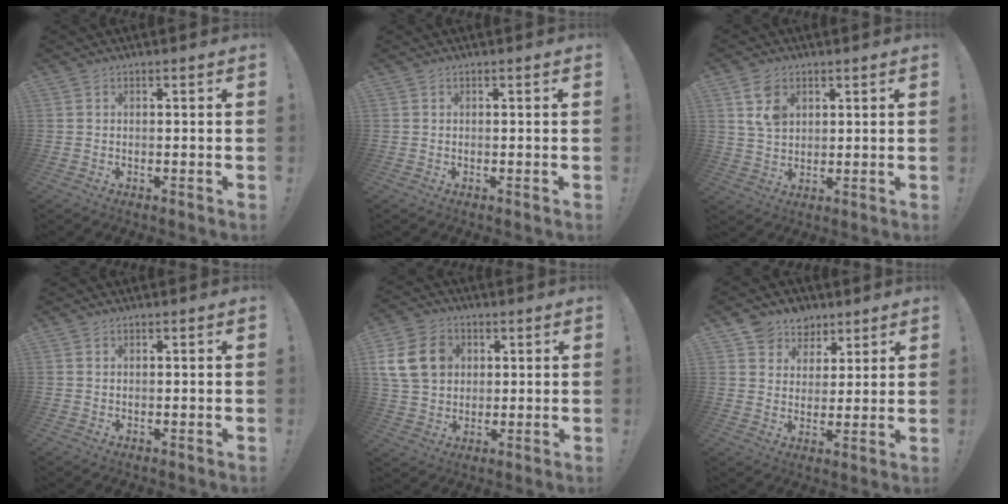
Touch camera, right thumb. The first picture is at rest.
{"total": 0.0}
{"total": 7.8, "force": [3.4, 5.5, 4.3], "torque": [-0.073, -0.004, 0.068]}
{"total": 0.7, "force": [0.5, 0.4, 0.1], "torque": [0.004, -0.002, 0.008]}
{"total": 15.6, "force": [4.5, 12.4, 8.4], "torque": [-0.142, -0.008, 0.094]}
{"total": 8.5, "force": [5.2, 6.6, 0.7], "torque": [-0.015, -0.036, 0.107]}